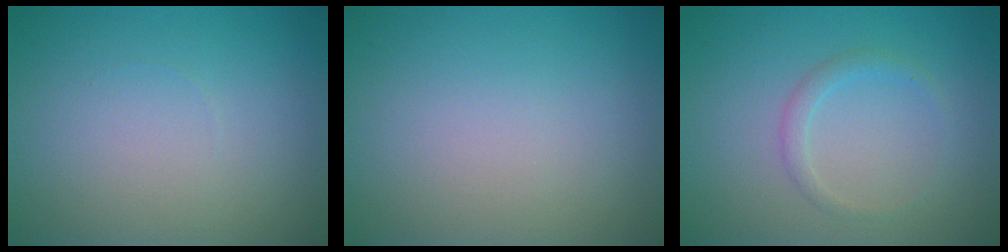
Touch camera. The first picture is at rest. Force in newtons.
{"total": 0.0}
{"total": 1.3, "press": 1.3, "slide": 0.0}